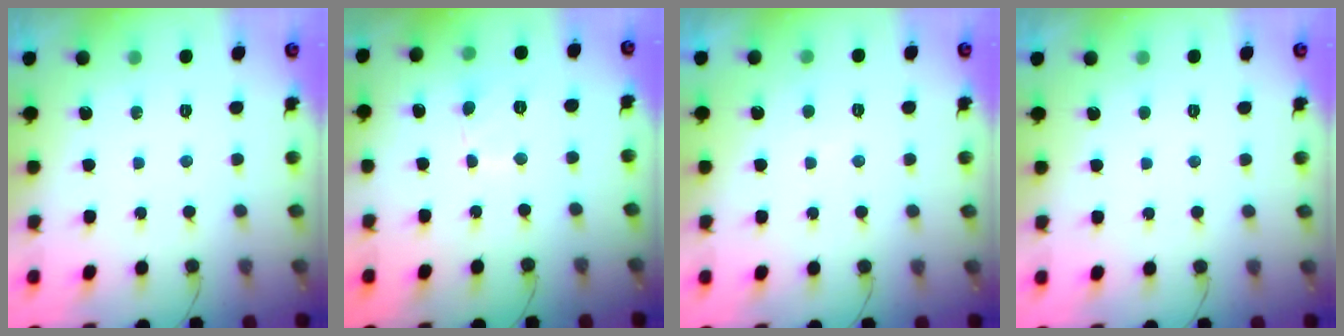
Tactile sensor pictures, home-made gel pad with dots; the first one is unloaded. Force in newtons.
{"total": 2.4, "press": 2.4, "slide": 0.1}
{"total": 2.4, "press": 2.4, "slide": 0.4}
{"total": 1.6, "press": 1.6, "slide": 0.2}